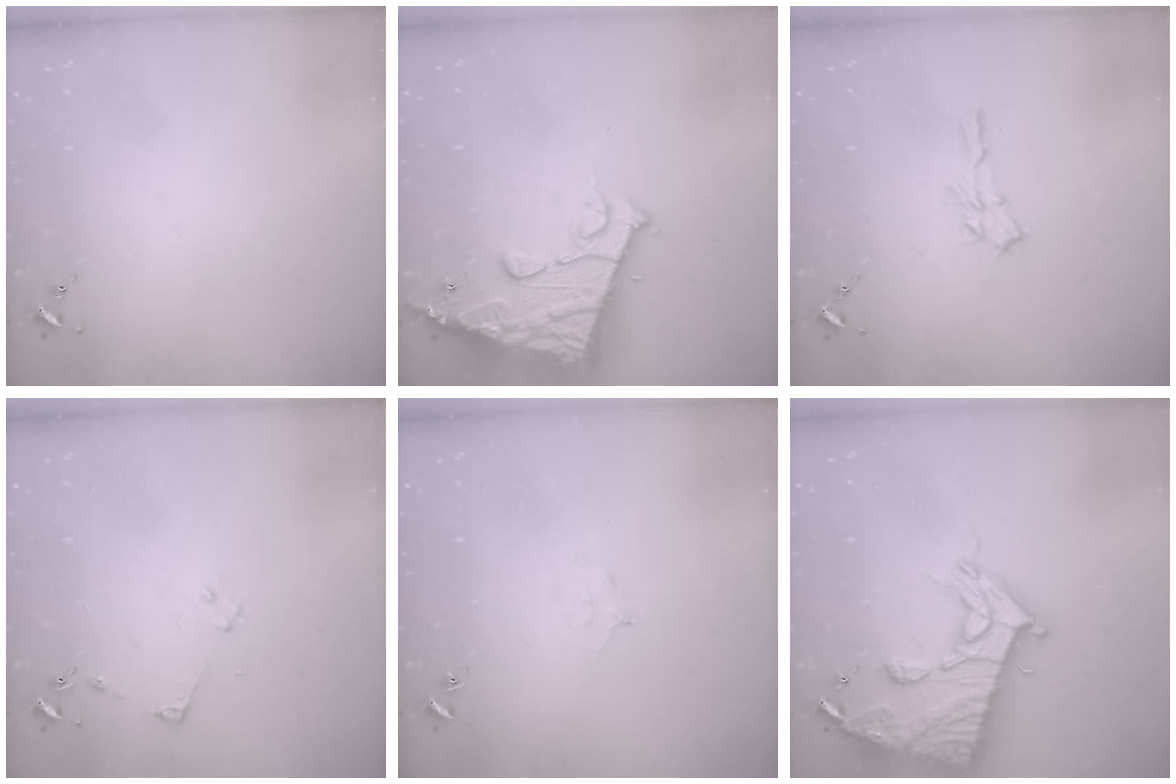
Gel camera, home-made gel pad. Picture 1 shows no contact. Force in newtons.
{"total": 16.0, "press": 15.9, "slide": 1.8}
{"total": 5.1, "press": 5.1, "slide": 0.6}
{"total": 4.5, "press": 4.5, "slide": 0.6}
{"total": 5.3, "press": 5.1, "slide": 1.0}
{"total": 19.3, "press": 19.3, "slide": 1.6}